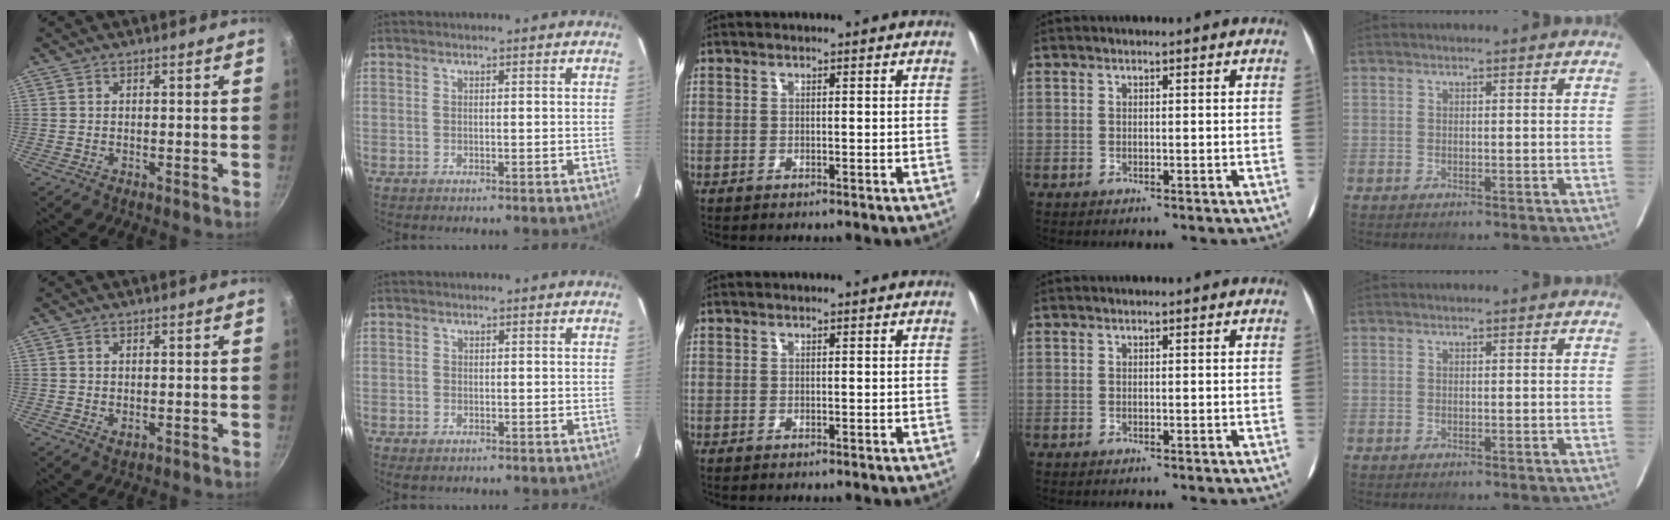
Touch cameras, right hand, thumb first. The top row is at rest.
{"thumb": {"total": 1.5, "force": [0.4, 0.9, 1.1], "torque": [-0.017, -0.003, 0.007]}, "index": {"total": 1.4, "force": [-0.8, 1.0, 0.5], "torque": [-0.009, -0.001, -0.013]}}